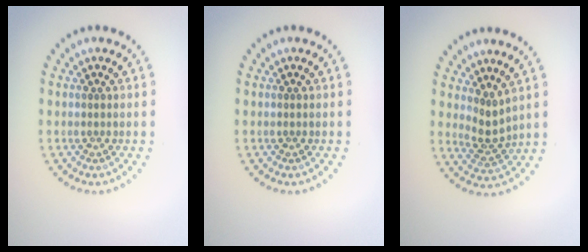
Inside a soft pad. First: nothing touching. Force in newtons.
{"total": 0.0}
{"total": 2.2, "press": 1.4, "slide": 1.7}